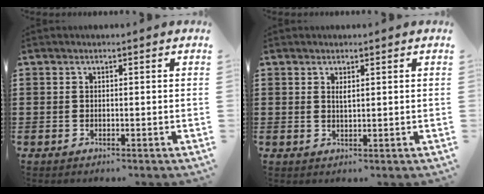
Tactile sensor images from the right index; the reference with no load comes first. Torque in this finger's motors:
{"motor_torque": [0.02, 0.01, 0.01, 0.04]}